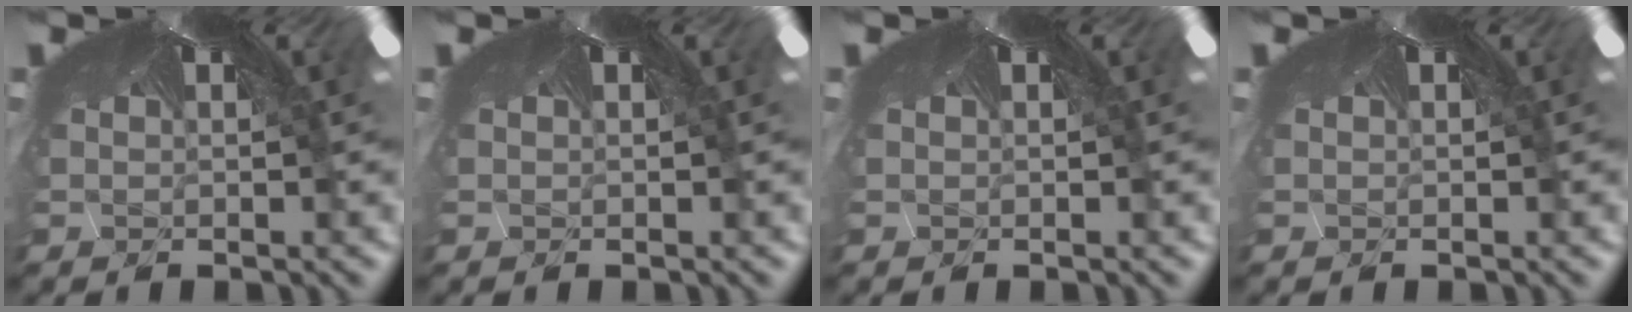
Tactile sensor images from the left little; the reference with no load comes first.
{"total": 0.0}
{"total": 0.0}
{"total": 0.0}